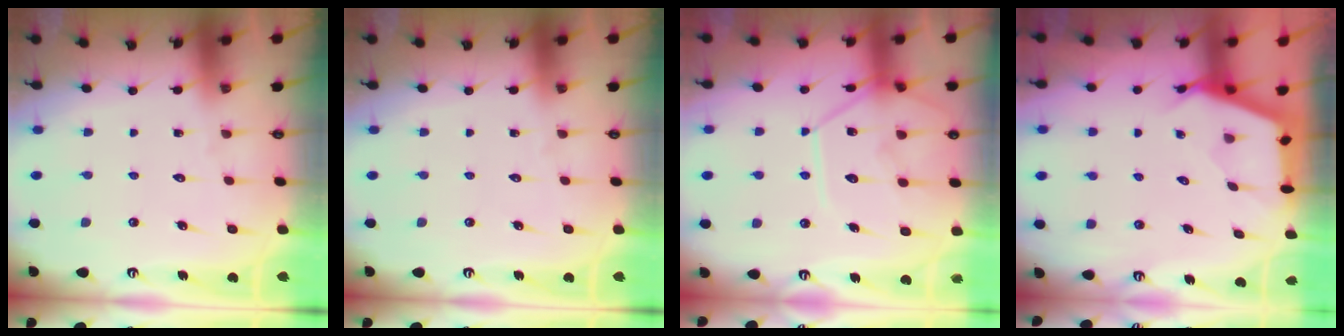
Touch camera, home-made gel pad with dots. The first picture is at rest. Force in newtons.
{"total": 0.0}
{"total": 12.4, "press": 12.4, "slide": 1.3}
{"total": 2.7, "press": 2.7, "slide": 0.3}